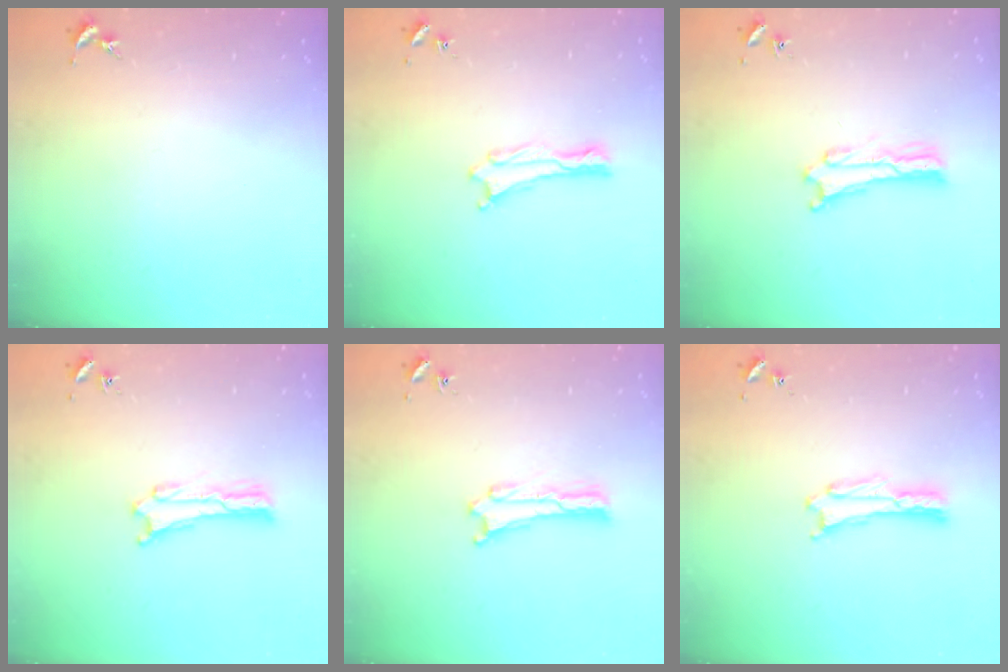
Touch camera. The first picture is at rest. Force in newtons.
{"total": 0.0}
{"total": 0.9, "press": 0.9, "slide": 0.2}
{"total": 0.0}
{"total": 0.0}
{"total": 0.0}